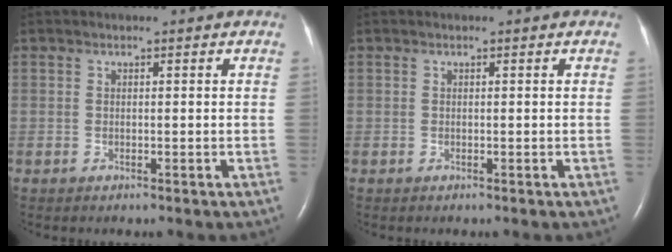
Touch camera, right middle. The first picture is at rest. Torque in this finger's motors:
{"motor_torque": [0.00, 0.00, 0.00, 0.00]}